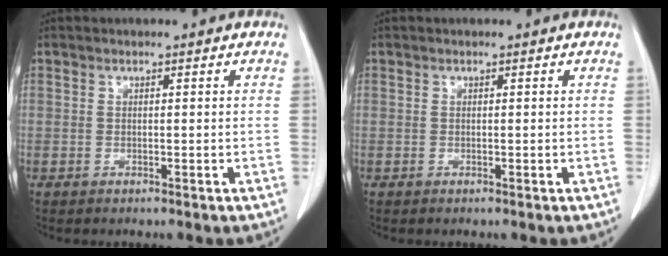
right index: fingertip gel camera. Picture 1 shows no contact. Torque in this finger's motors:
{"motor_torque": [-0.01, 0.02, 0.00, 0.00]}